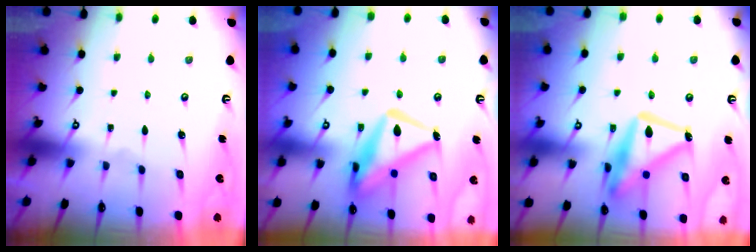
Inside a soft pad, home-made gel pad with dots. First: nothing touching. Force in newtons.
{"total": 18.2, "press": 18.1, "slide": 1.8}
{"total": 19.6, "press": 19.6, "slide": 1.5}